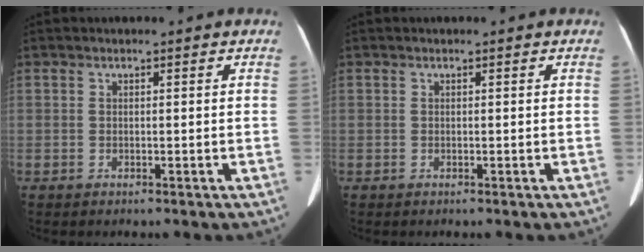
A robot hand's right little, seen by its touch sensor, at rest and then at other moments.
{"total": 0.0}